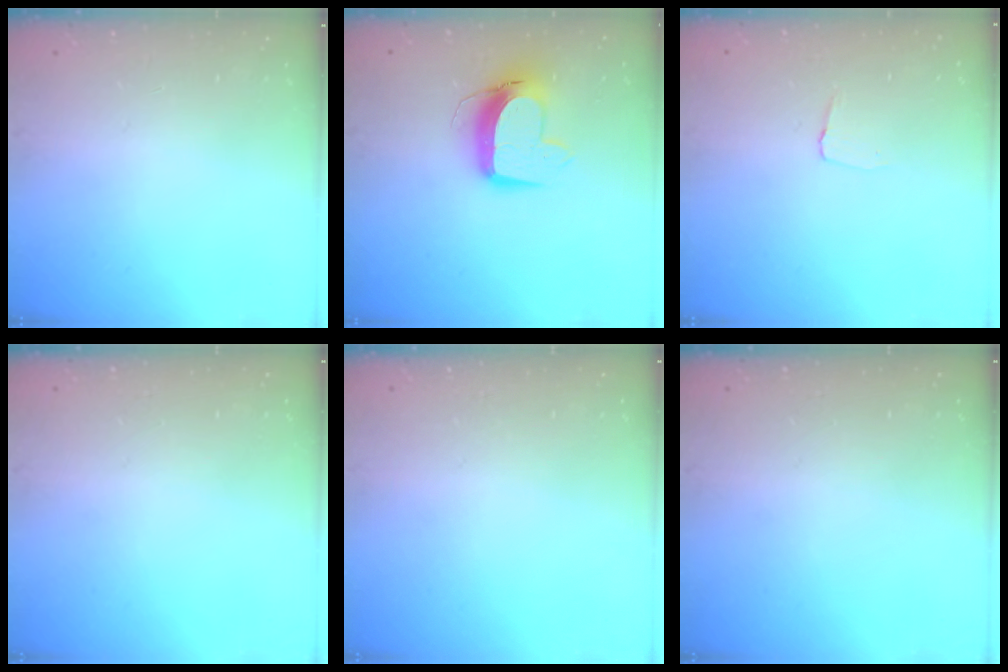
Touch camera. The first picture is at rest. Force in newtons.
{"total": 12.1, "press": 12.0, "slide": 1.4}
{"total": 3.5, "press": 3.4, "slide": 0.2}
{"total": 0.0}
{"total": 0.0}
{"total": 0.0}